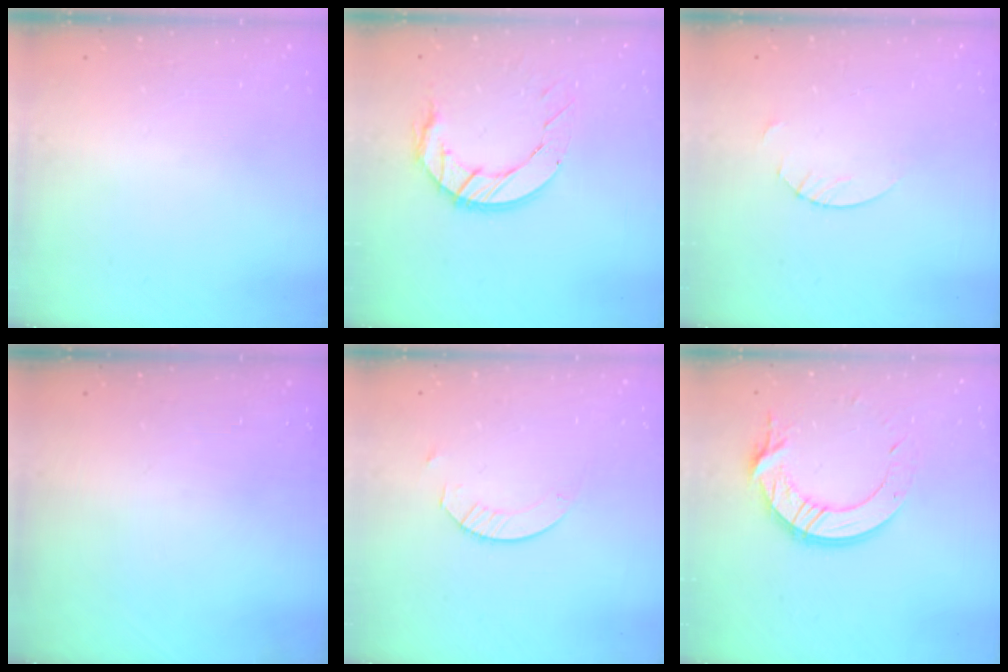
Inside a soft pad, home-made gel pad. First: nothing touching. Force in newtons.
{"total": 11.0, "press": 11.0, "slide": 1.2}
{"total": 1.8, "press": 1.8, "slide": 0.2}
{"total": 0.0}
{"total": 4.5, "press": 4.5, "slide": 0.5}
{"total": 13.5, "press": 13.5, "slide": 1.4}